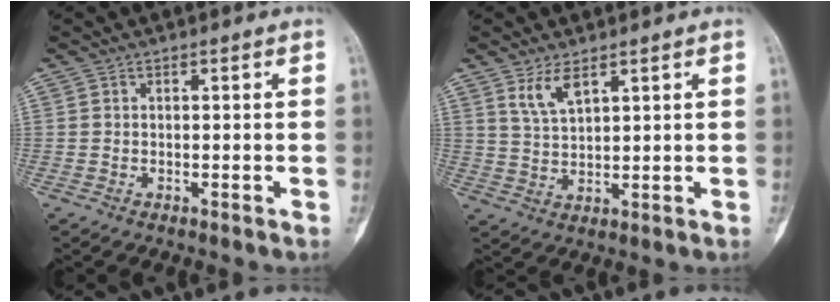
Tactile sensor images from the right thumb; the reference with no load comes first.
{"total": 4.7, "force": [3.0, 1.7, 3.2], "torque": [-0.061, -0.019, 0.066]}